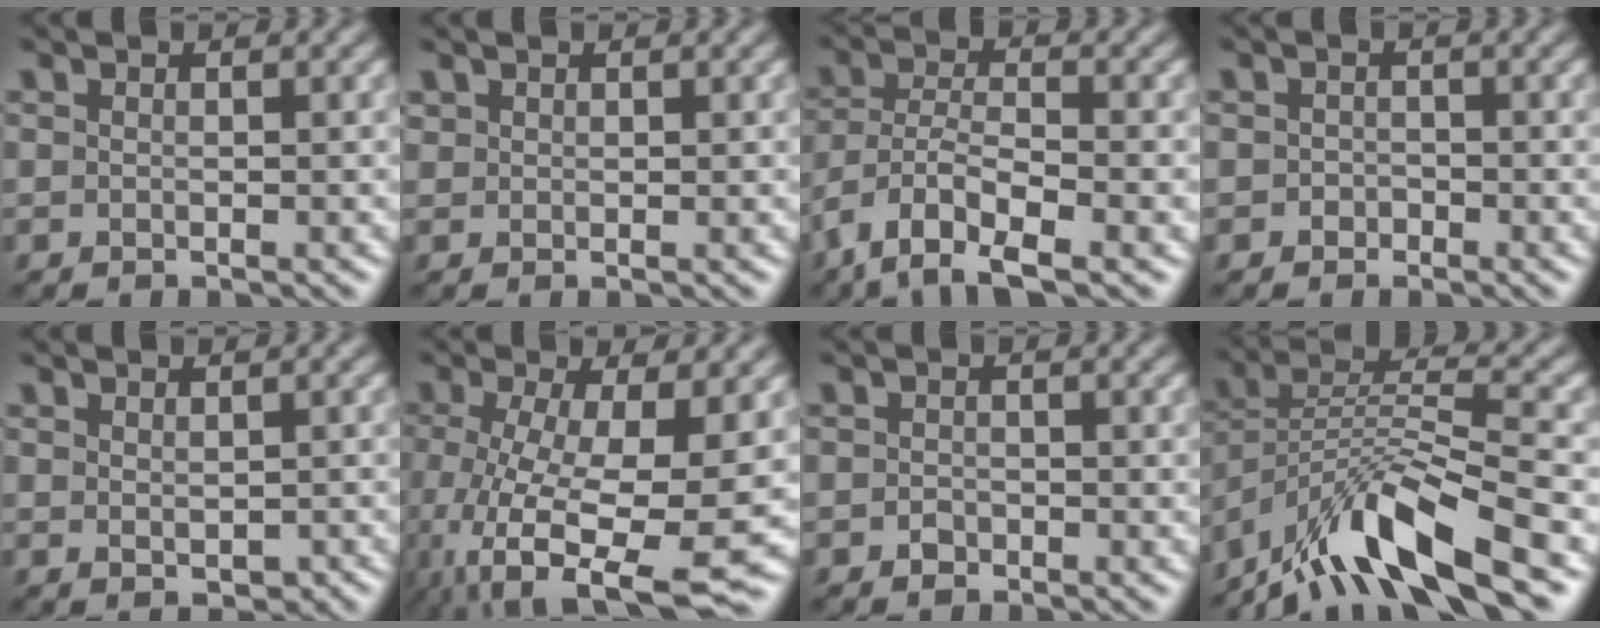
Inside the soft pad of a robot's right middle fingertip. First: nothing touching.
{"total": 0.7, "force": [0.7, 0.2, 0.0], "torque": [0.002, 0.002, 0.016]}
{"total": 7.6, "force": [-4.6, 2.8, 5.3], "torque": [-0.098, -0.002, -0.091]}
{"total": 0.7, "force": [-0.4, 0.6, 0.0], "torque": [0.003, 0.002, -0.005]}
{"total": 1.4, "force": [0.1, 0.8, 1.1], "torque": [-0.017, -0.006, 0.010]}
{"total": 10.8, "force": [-3.0, 3.5, 9.7], "torque": [-0.181, -0.027, -0.042]}
{"total": 0.8, "force": [-0.4, 0.7, 0.3], "torque": [-0.006, 0.001, -0.007]}
{"total": 10.9, "force": [-7.6, 2.8, 7.3], "torque": [-0.129, 0.005, -0.155]}